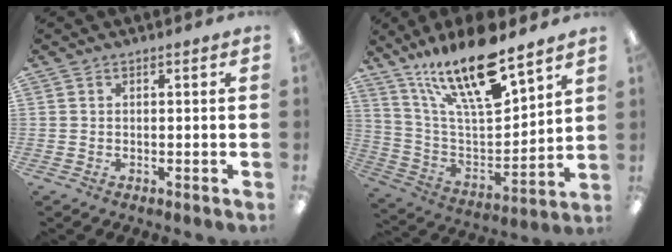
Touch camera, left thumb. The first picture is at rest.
{"total": 21.2, "force": [15.4, 6.0, 13.2], "torque": [-0.243, -0.091, 0.265]}